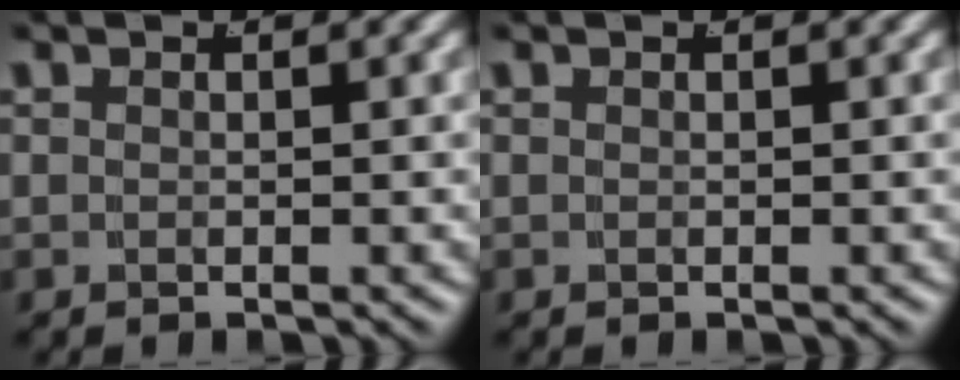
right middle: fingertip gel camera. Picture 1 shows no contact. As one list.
[{"total": 0.0}]